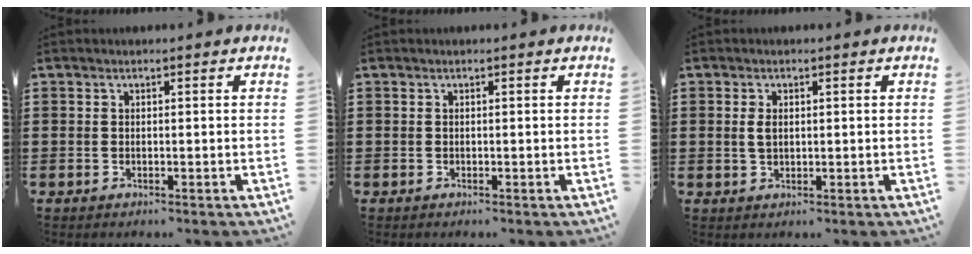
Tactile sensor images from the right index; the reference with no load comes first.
{"total": 0.0}
{"total": 2.3, "force": [0.5, 1.2, 1.9], "torque": [-0.041, 0.008, 0.008]}